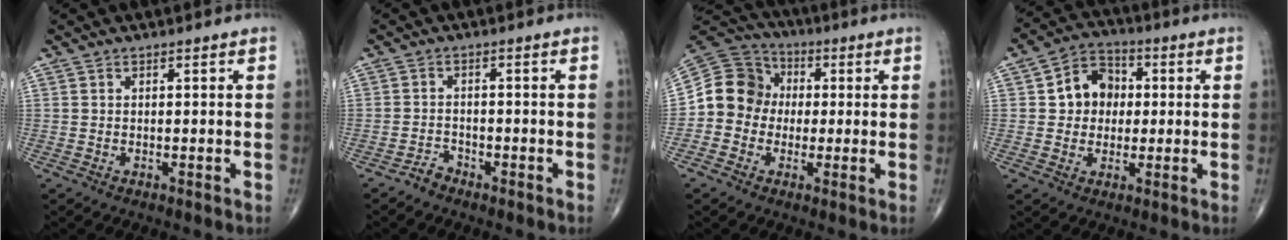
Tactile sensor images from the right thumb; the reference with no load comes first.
{"total": 2.1, "force": [-1.8, 1.0, 0.2], "torque": [-0.001, 0.006, -0.035]}
{"total": 11.4, "force": [-0.4, 10.4, 4.7], "torque": [-0.066, 0.033, -0.019]}
{"total": 9.1, "force": [0.9, 7.7, 4.7], "torque": [-0.037, 0.015, 0.004]}